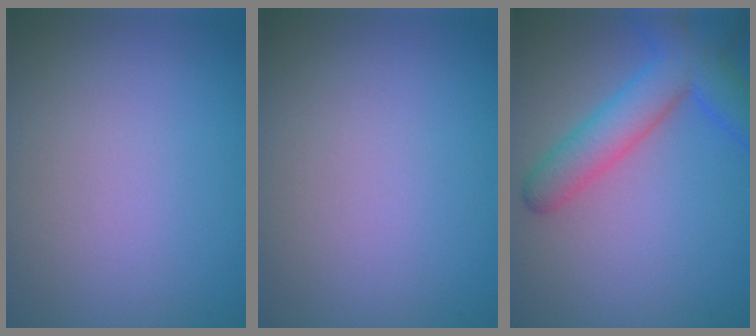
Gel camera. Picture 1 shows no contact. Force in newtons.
{"total": 0.0}
{"total": 5.8, "press": 5.8, "slide": 0.2}